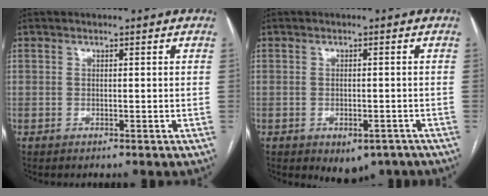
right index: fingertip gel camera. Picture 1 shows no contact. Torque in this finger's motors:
{"motor_torque": [0.83, -0.45, 0.17, 0.03]}